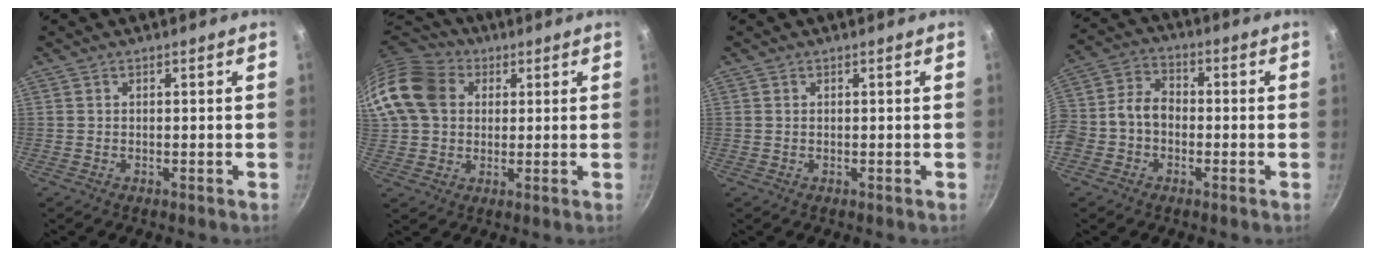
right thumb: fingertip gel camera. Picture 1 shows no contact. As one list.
[{"total": 16.4, "force": [4.2, 13.0, 9.2], "torque": [-0.175, 0.023, 0.065]}, {"total": 0.0}, {"total": 8.4, "force": [-1.7, 6.5, 5.1], "torque": [-0.086, 0.034, -0.049]}]